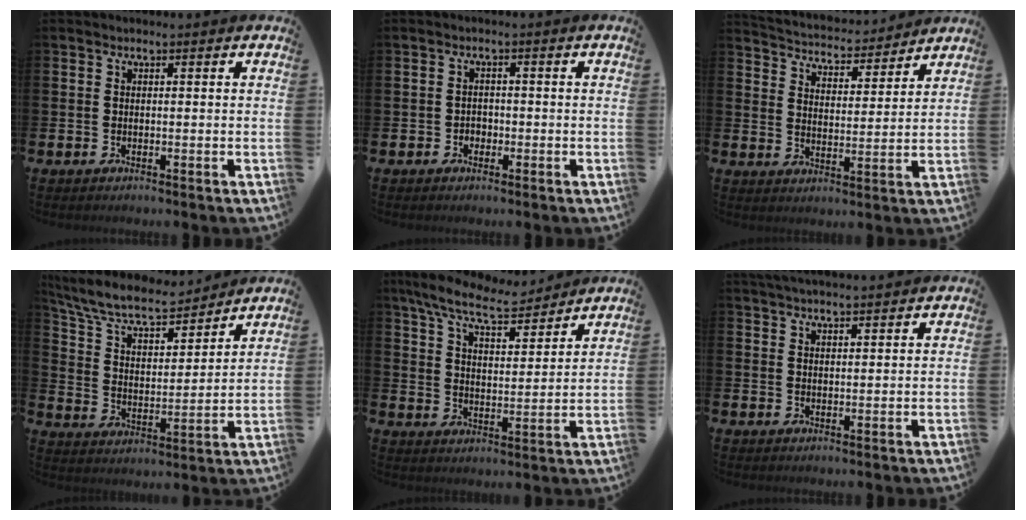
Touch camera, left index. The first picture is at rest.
{"total": 1.4, "force": [-0.6, 1.2, 0.3], "torque": [-0.006, 0.003, -0.016]}
{"total": 4.5, "force": [4.4, 1.1, 0.1], "torque": [-0.029, -0.037, 0.073]}
{"total": 9.1, "force": [8.2, 2.5, 3.2], "torque": [-0.105, -0.048, 0.144]}
{"total": 9.2, "force": [8.4, 1.5, 3.6], "torque": [-0.102, -0.036, 0.152]}
{"total": 3.0, "force": [3.0, -0.1, 0.4], "torque": [-0.012, -0.011, 0.055]}